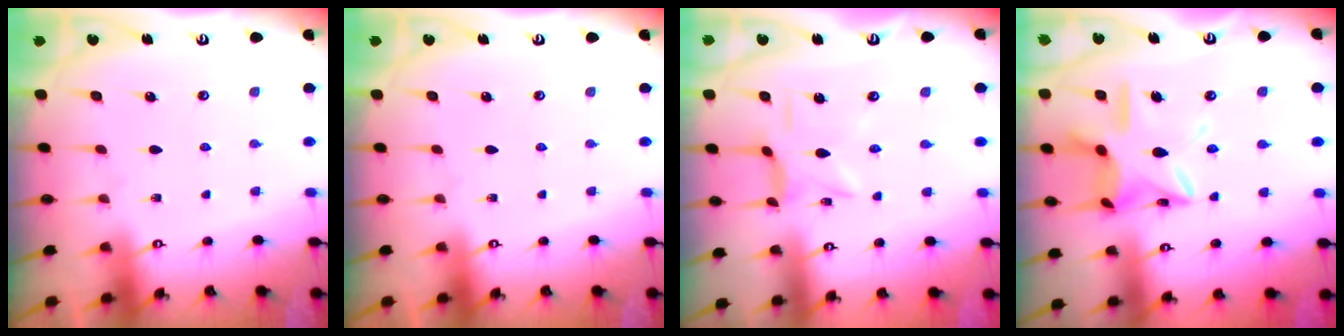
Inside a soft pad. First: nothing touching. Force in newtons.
{"total": 0.0}
{"total": 3.2, "press": 3.1, "slide": 0.4}
{"total": 17.3, "press": 17.2, "slide": 1.4}